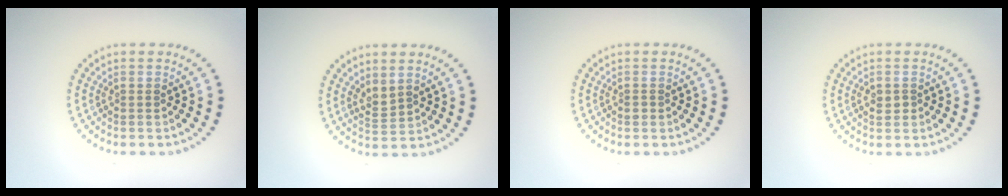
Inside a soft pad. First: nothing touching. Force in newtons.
{"total": 1.7, "press": 1.4, "slide": 1.0}
{"total": 0.6, "press": 0.5, "slide": 0.3}
{"total": 1.1, "press": 1.1, "slide": 0.2}